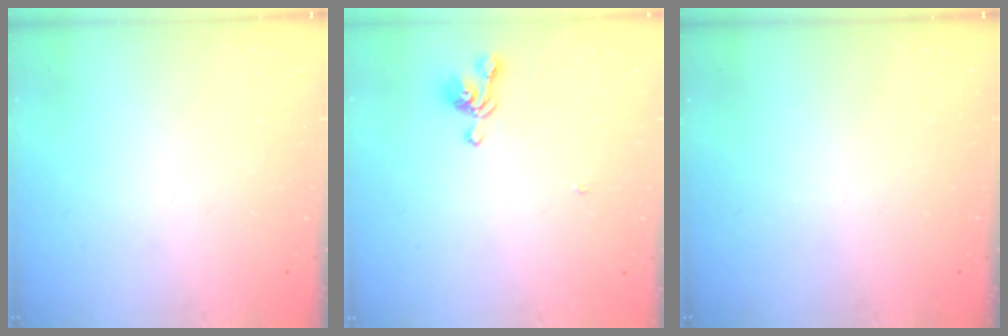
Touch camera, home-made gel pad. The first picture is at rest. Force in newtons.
{"total": 1.6, "press": 1.3, "slide": 0.9}
{"total": 0.0}